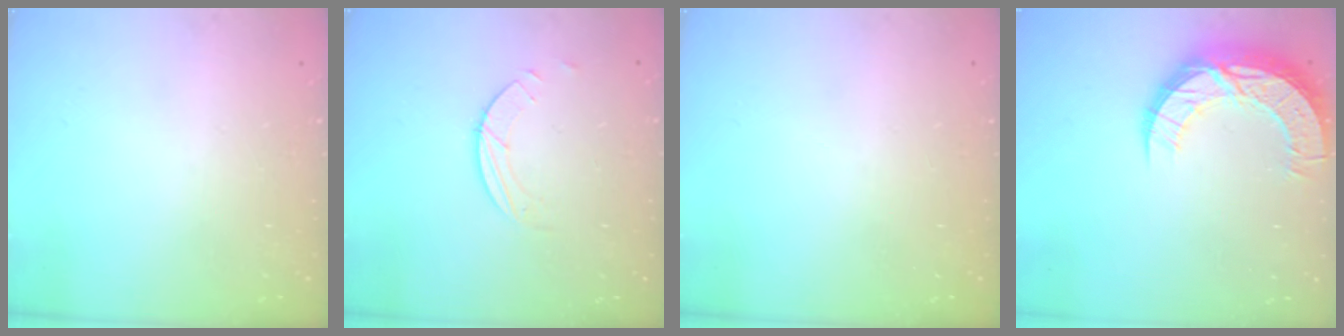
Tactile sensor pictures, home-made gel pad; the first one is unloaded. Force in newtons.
{"total": 1.5, "press": 1.5, "slide": 0.1}
{"total": 0.0}
{"total": 13.7, "press": 13.7, "slide": 1.0}